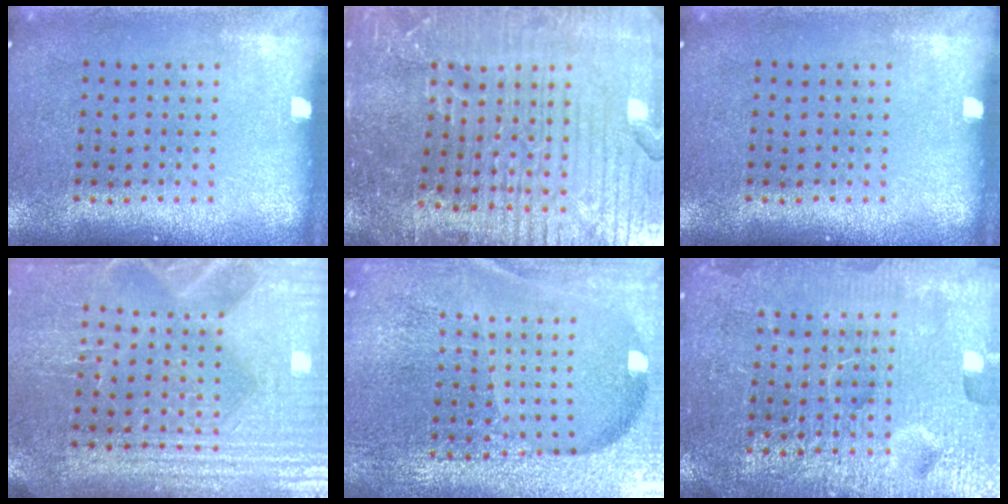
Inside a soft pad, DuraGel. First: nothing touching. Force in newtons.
{"total": 6.1, "press": 5.4, "slide": 2.8}
{"total": 0.0}
{"total": 4.2, "press": 3.8, "slide": 1.7}
{"total": 6.7, "press": 5.8, "slide": 3.3}
{"total": 7.2, "press": 7.1, "slide": 1.0}